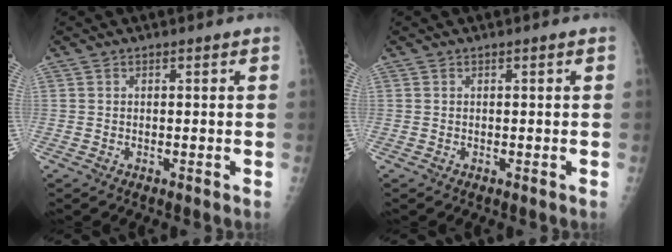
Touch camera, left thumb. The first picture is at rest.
{"total": 0.0}